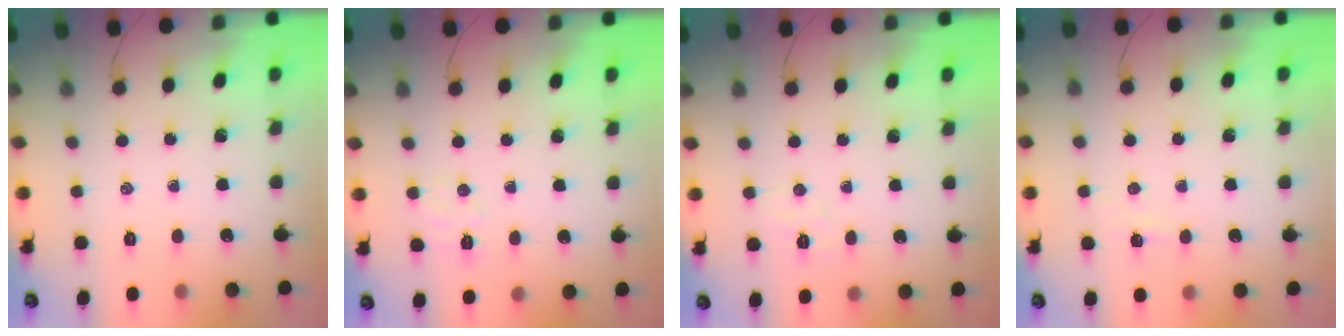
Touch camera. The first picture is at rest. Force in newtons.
{"total": 5.2, "press": 5.0, "slide": 1.2}
{"total": 3.8, "press": 3.7, "slide": 0.9}
{"total": 3.1, "press": 3.0, "slide": 0.8}